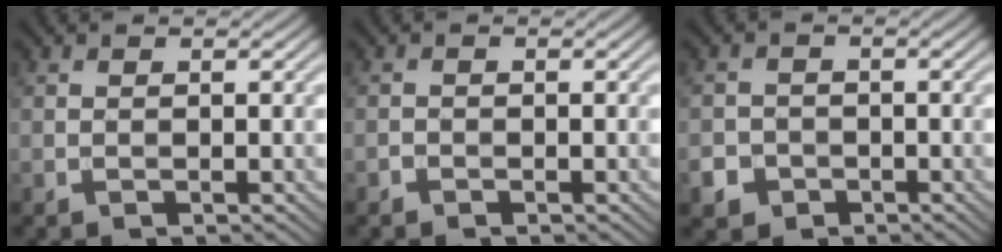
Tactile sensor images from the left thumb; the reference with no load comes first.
{"total": 0.6, "force": [-0.5, 0.3, 0.1], "torque": [0.000, -0.001, -0.012]}
{"total": 3.5, "force": [-1.9, 2.9, 0.8], "torque": [-0.010, -0.005, -0.040]}